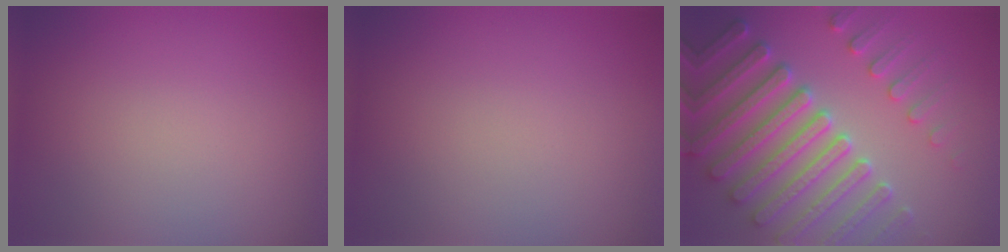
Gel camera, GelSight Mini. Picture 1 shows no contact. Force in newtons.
{"total": 0.0}
{"total": 7.5, "press": 7.2, "slide": 2.0}